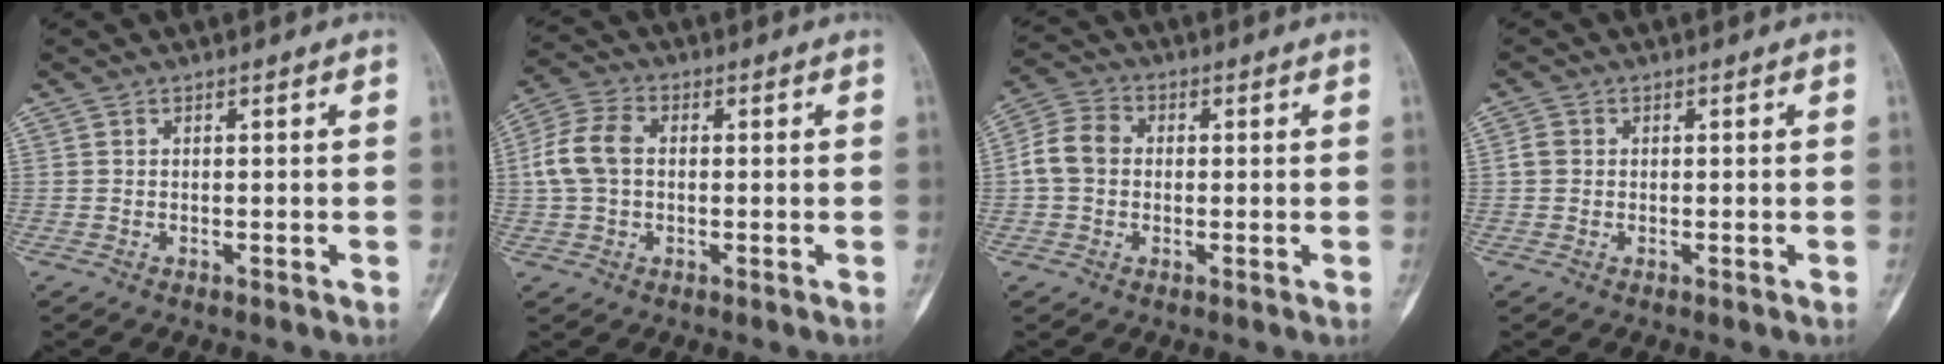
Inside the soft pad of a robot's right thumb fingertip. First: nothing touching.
{"total": 8.2, "force": [0.4, 5.8, 5.9], "torque": [-0.128, 0.022, 0.001]}
{"total": 6.9, "force": [-0.1, 5.6, 4.1], "torque": [-0.075, 0.022, -0.012]}
{"total": 2.0, "force": [0.1, 1.7, 1.0], "torque": [-0.016, 0.005, -0.001]}